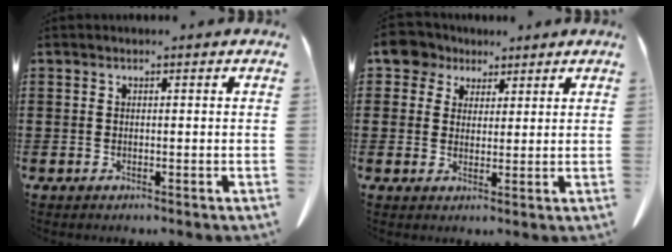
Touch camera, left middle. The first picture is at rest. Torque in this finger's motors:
{"motor_torque": [0.13, 0.15, 0.01, 0.03]}